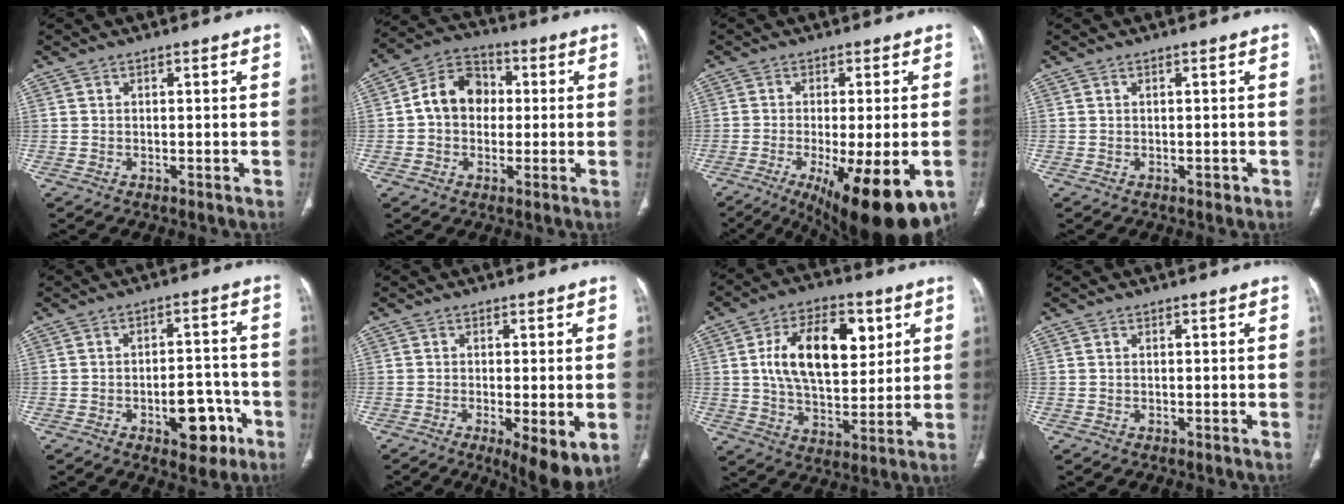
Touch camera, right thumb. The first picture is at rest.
{"total": 10.1, "force": [0.6, 8.1, 6.1], "torque": [-0.080, 0.027, -0.003]}
{"total": 17.4, "force": [-7.4, 4.9, 15.0], "torque": [-0.195, -0.021, -0.100]}
{"total": 0.7, "force": [-0.3, 0.4, 0.5], "torque": [-0.004, 0.001, -0.003]}
{"total": 9.2, "force": [-4.1, 4.9, 6.6], "torque": [-0.061, 0.035, -0.049]}
{"total": 8.2, "force": [-2.6, 2.2, 7.5], "torque": [-0.113, -0.020, -0.037]}
{"total": 17.9, "force": [5.1, 10.1, 13.9], "torque": [-0.196, -0.012, 0.089]}
{"total": 0.0}